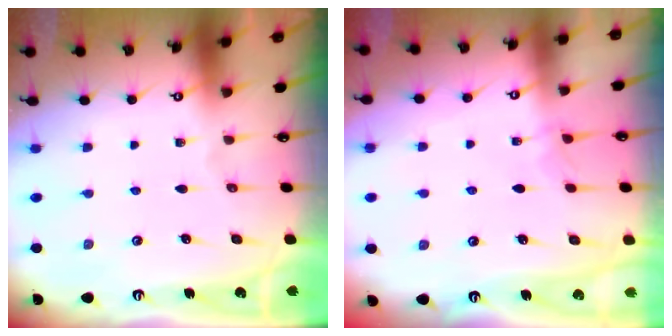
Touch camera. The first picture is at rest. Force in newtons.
{"total": 3.5, "press": 3.5, "slide": 0.2}